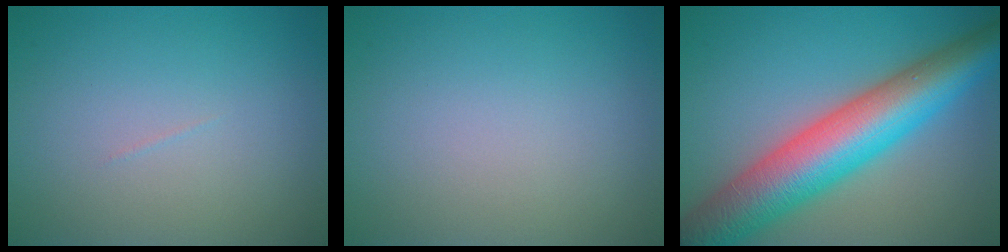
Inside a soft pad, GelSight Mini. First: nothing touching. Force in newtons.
{"total": 0.0}
{"total": 11.0, "press": 10.9, "slide": 0.3}